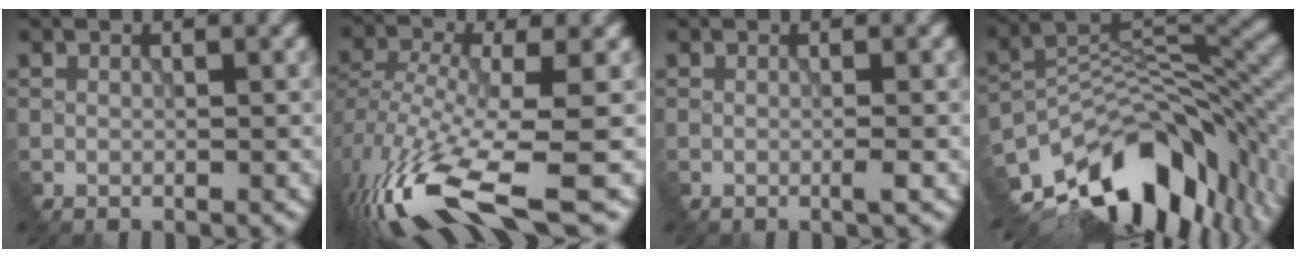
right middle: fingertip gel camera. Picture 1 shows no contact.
{"total": 11.1, "force": [-5.9, 3.2, 8.8], "torque": [-0.186, -0.021, -0.102]}
{"total": 0.6, "force": [-0.3, -0.4, 0.4], "torque": [-0.006, -0.003, -0.007]}
{"total": 13.2, "force": [-9.1, 5.9, 7.5], "torque": [-0.122, 0.007, -0.151]}